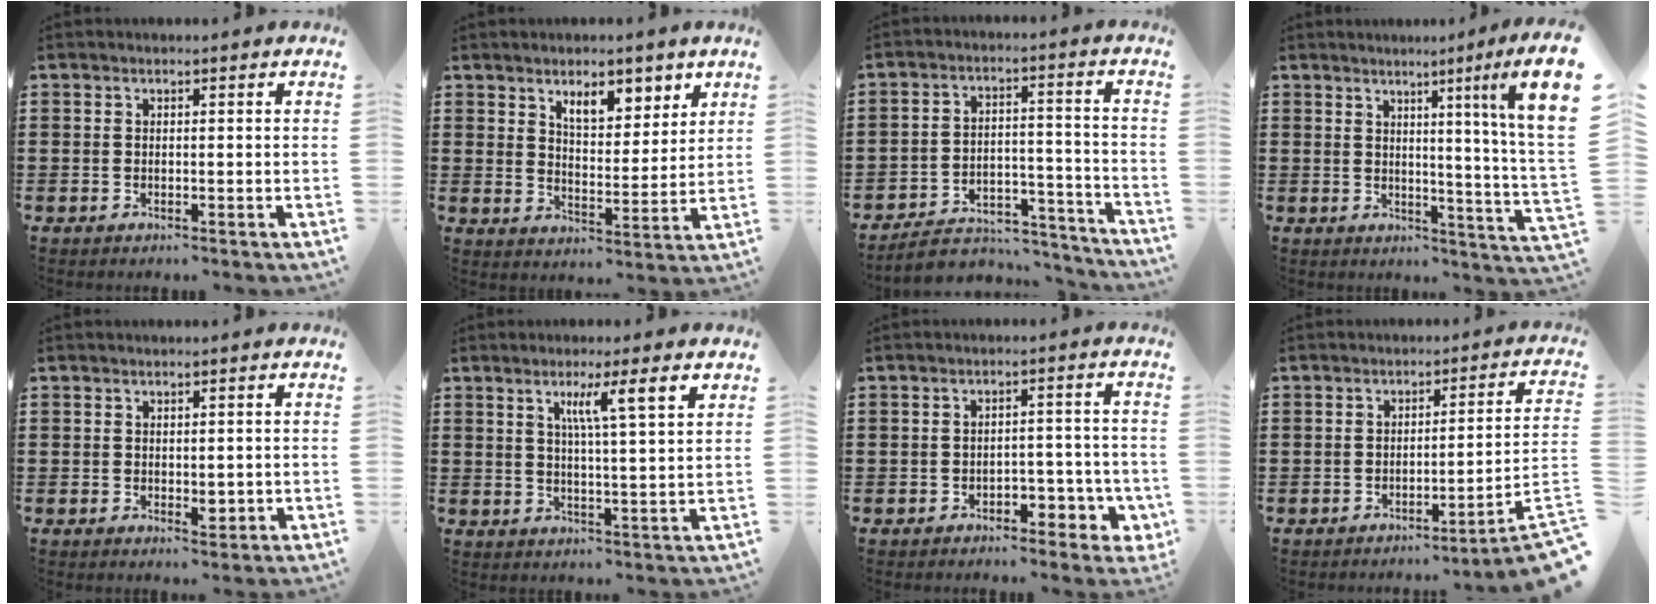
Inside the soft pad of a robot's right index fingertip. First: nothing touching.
{"total": 6.7, "force": [4.8, 3.1, 3.6], "torque": [-0.056, -0.014, 0.079]}
{"total": 6.1, "force": [-5.6, 1.9, 1.6], "torque": [-0.033, 0.014, -0.109]}
{"total": 6.3, "force": [2.7, -0.4, 5.7], "torque": [-0.106, -0.024, 0.034]}
{"total": 1.9, "force": [-0.1, 1.3, 1.5], "torque": [-0.018, -0.001, -0.002]}
{"total": 5.4, "force": [2.6, 0.0, 4.8], "torque": [-0.093, -0.001, 0.038]}
{"total": 3.8, "force": [-2.3, 2.3, 2.0], "torque": [-0.037, 0.011, -0.044]}
{"total": 3.5, "force": [-2.2, -0.8, 2.6], "torque": [-0.048, -0.021, -0.049]}